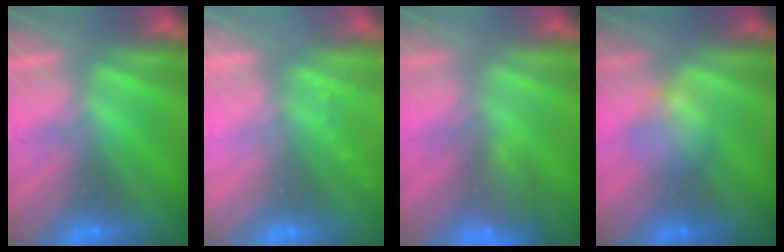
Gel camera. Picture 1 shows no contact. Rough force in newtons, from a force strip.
{"total": 2.2}
{"total": 7.9}
{"total": 2.3}